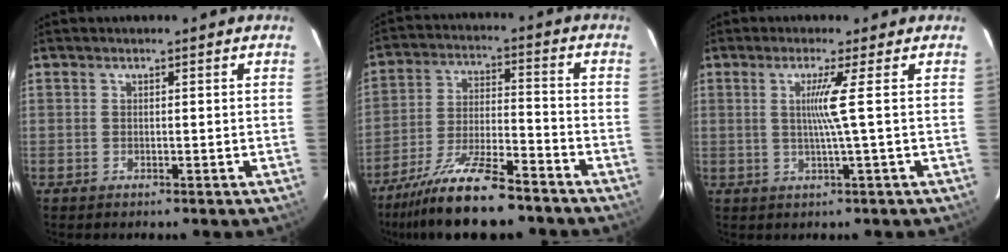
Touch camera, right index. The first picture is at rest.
{"total": 13.4, "force": [-10.7, 1.8, 7.9], "torque": [-0.146, -0.016, -0.188]}
{"total": 4.1, "force": [0.5, -1.7, 3.7], "torque": [-0.070, -0.006, 0.011]}